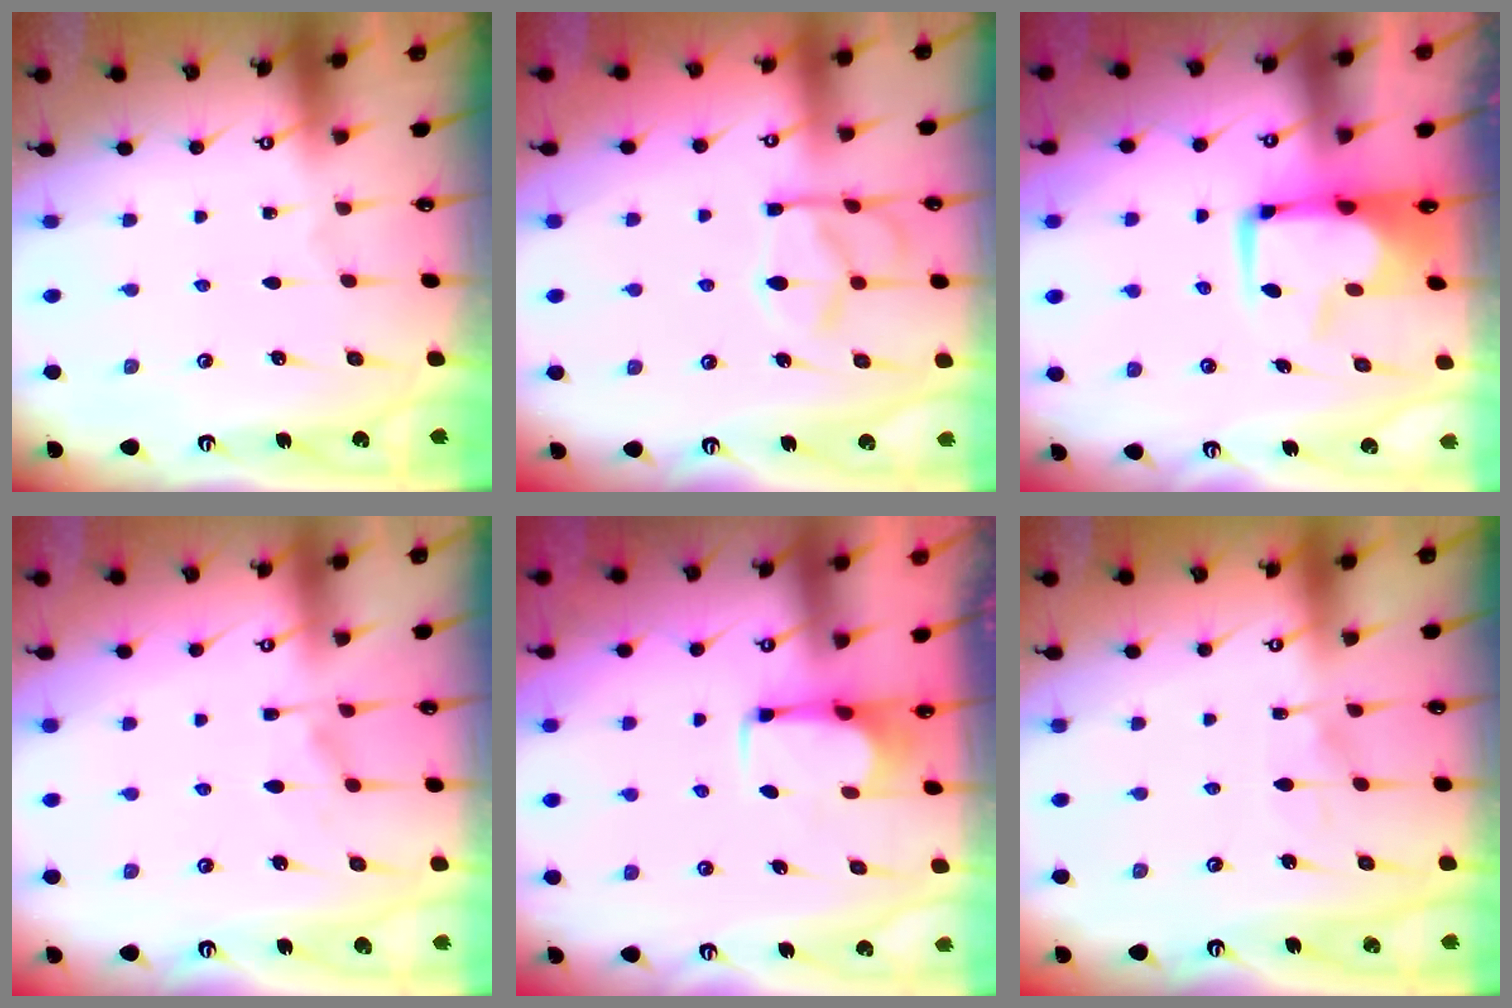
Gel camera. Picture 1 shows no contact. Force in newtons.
{"total": 9.4, "press": 9.3, "slide": 1.5}
{"total": 2.0, "press": 1.8, "slide": 0.9}
{"total": 1.6, "press": 1.0, "slide": 1.2}
{"total": 2.8, "press": 2.8, "slide": 0.5}
{"total": 4.8, "press": 4.8, "slide": 0.5}